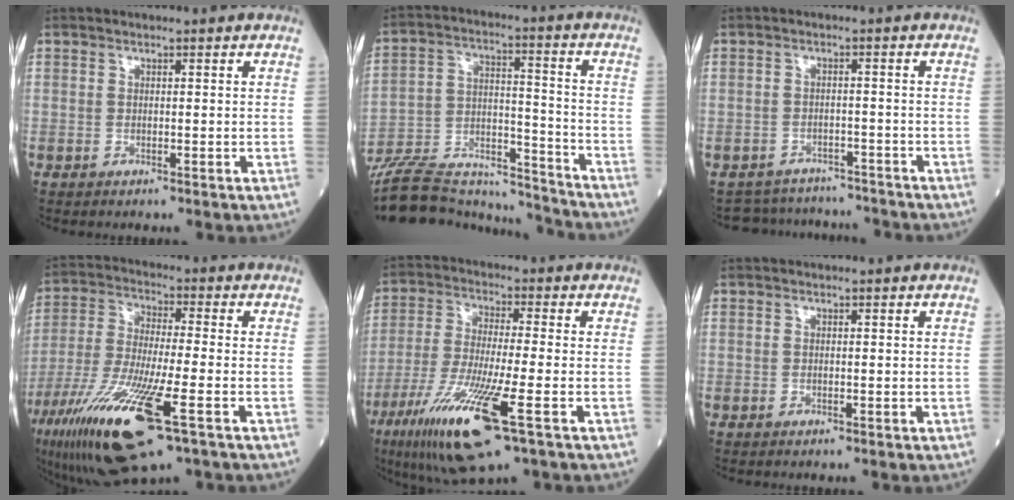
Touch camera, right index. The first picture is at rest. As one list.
[{"total": 22.3, "force": [-20.5, 5.2, 6.9], "torque": [-0.161, 0.011, -0.330]}, {"total": 7.8, "force": [-7.3, 2.6, -0.6], "torque": [0.015, 0.027, -0.095]}, {"total": 18.4, "force": [-9.0, 2.4, 15.9], "torque": [-0.334, -0.048, -0.162]}, {"total": 15.1, "force": [-7.2, 0.9, 13.2], "torque": [-0.276, -0.041, -0.129]}, {"total": 0.0}]